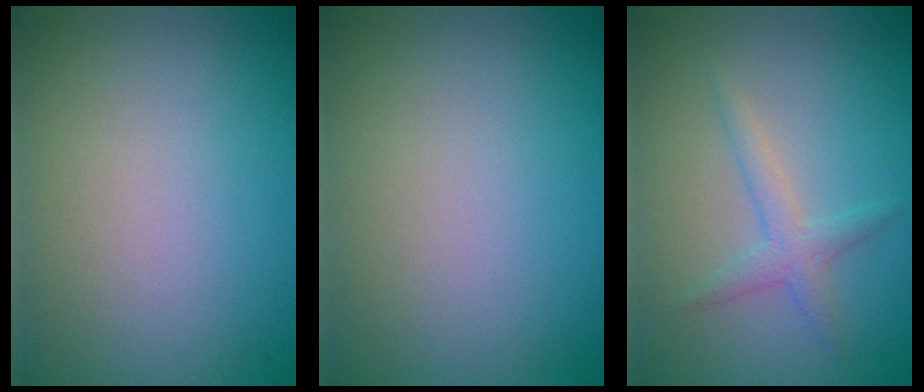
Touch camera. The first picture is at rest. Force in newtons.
{"total": 0.0}
{"total": 1.9, "press": 1.9, "slide": 0.1}